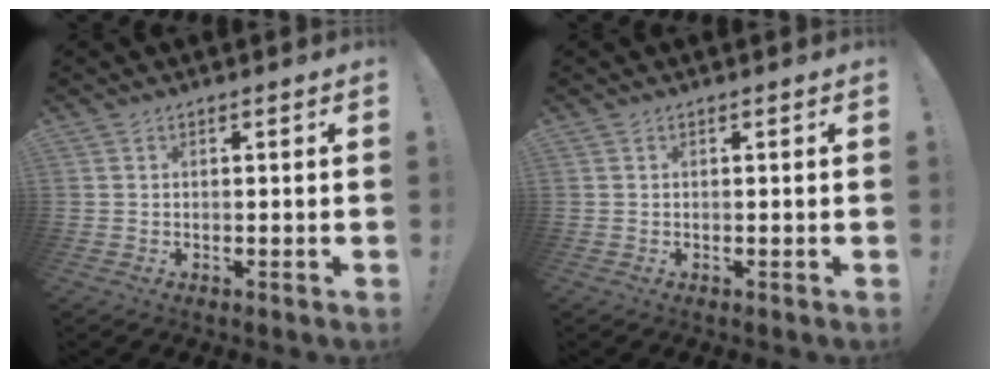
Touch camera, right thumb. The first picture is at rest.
{"total": 0.0}